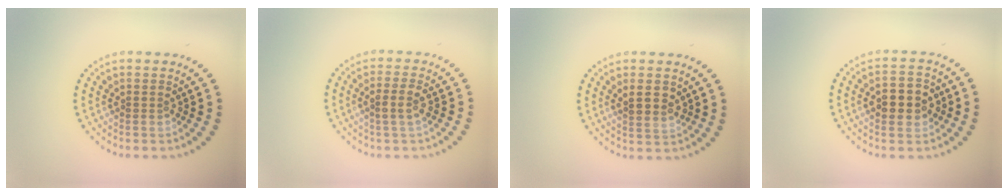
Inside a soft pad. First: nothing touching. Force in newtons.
{"total": 1.7, "press": 1.7, "slide": 0.4}
{"total": 1.8, "press": 1.7, "slide": 0.6}
{"total": 4.4, "press": 4.4, "slide": 0.3}